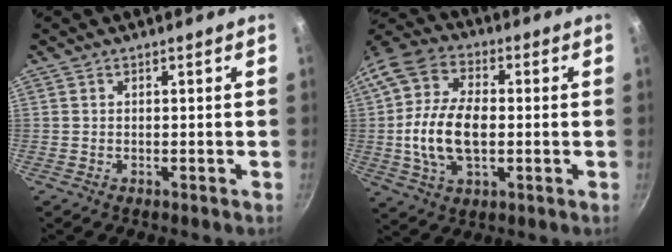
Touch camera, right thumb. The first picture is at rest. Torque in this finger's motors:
{"motor_torque": [0.71, 2.51, 1.01, -0.41, 0.19]}